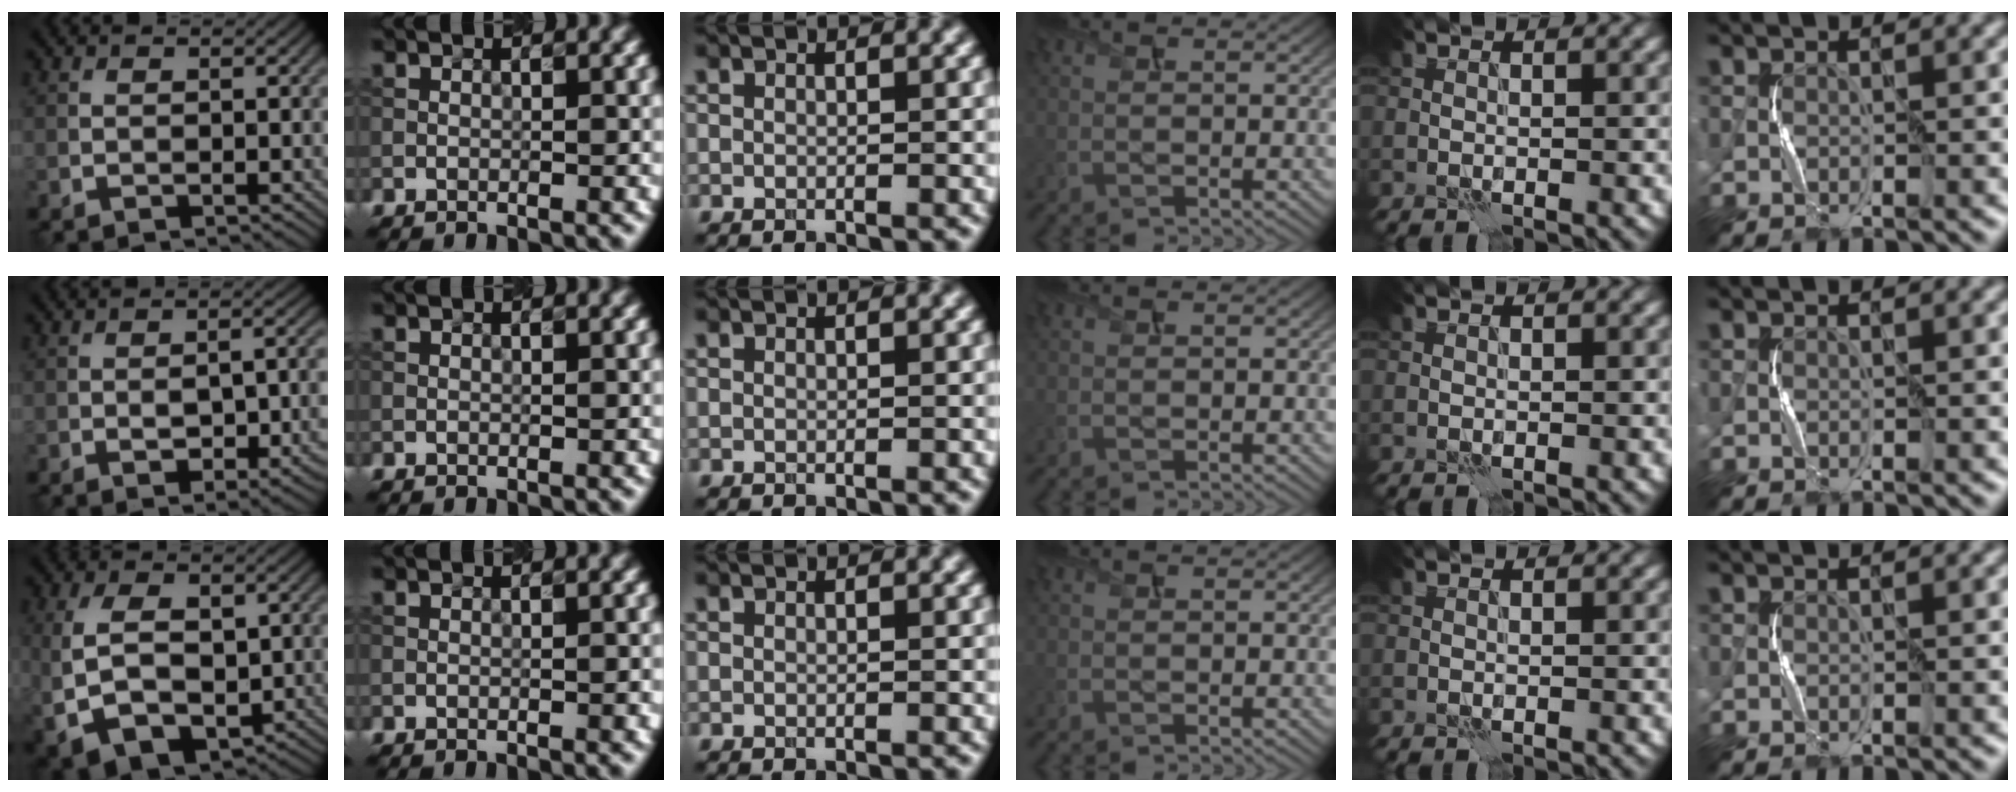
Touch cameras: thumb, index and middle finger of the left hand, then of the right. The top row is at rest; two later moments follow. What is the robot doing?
{"motion": "squeeze", "object": "air blower"}